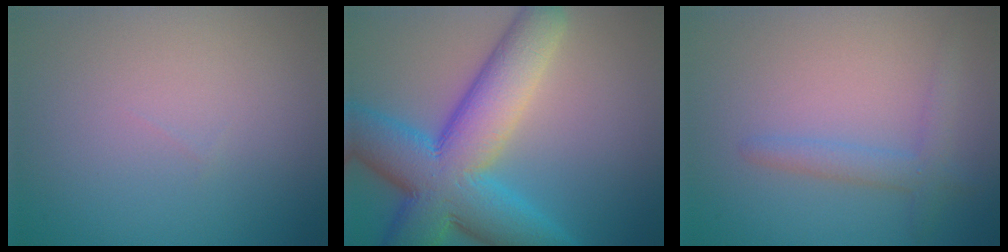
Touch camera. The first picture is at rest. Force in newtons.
{"total": 12.4, "press": 12.4, "slide": 0.3}
{"total": 2.2, "press": 2.2, "slide": 0.1}